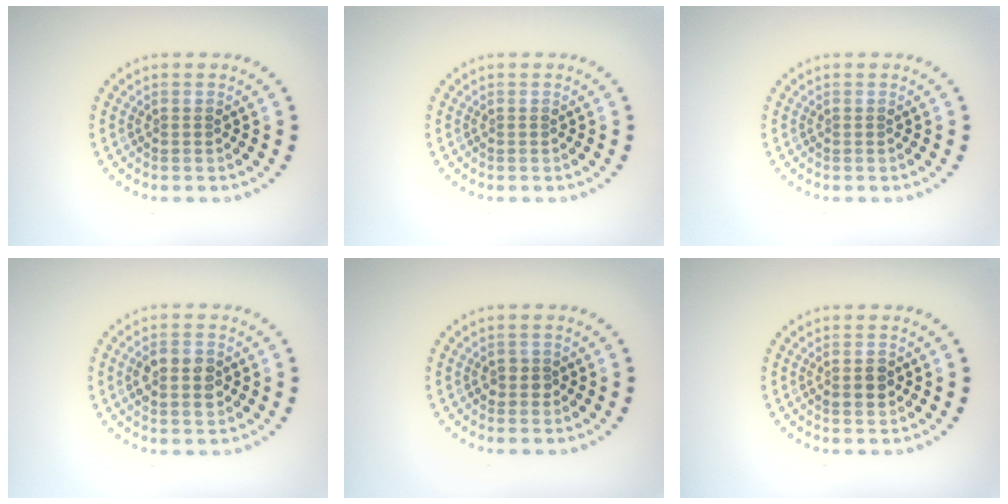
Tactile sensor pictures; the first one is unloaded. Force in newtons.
{"total": 0.0}
{"total": 0.0}
{"total": 3.4, "press": 3.4, "slide": 0.1}
{"total": 1.1, "press": 1.0, "slide": 0.5}
{"total": 1.3, "press": 1.3, "slide": 0.1}